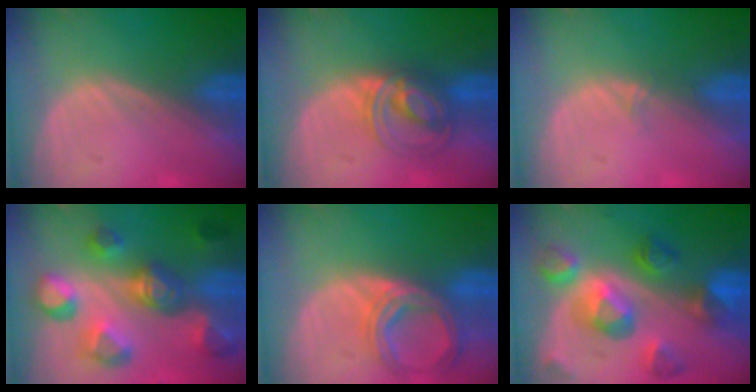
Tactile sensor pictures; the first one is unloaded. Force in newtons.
{"total": 5.8, "press": 5.8, "slide": 0.3}
{"total": 0.9, "press": 0.6, "slide": 0.7}
{"total": 10.7, "press": 10.0, "slide": 3.7}
{"total": 6.9, "press": 6.3, "slide": 2.6}
{"total": 10.3, "press": 9.1, "slide": 4.7}